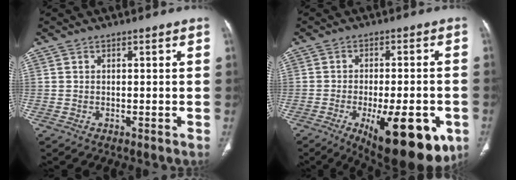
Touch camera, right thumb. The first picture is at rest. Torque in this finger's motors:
{"motor_torque": [2.01, 2.17, 0.82, -0.77, 0.45]}